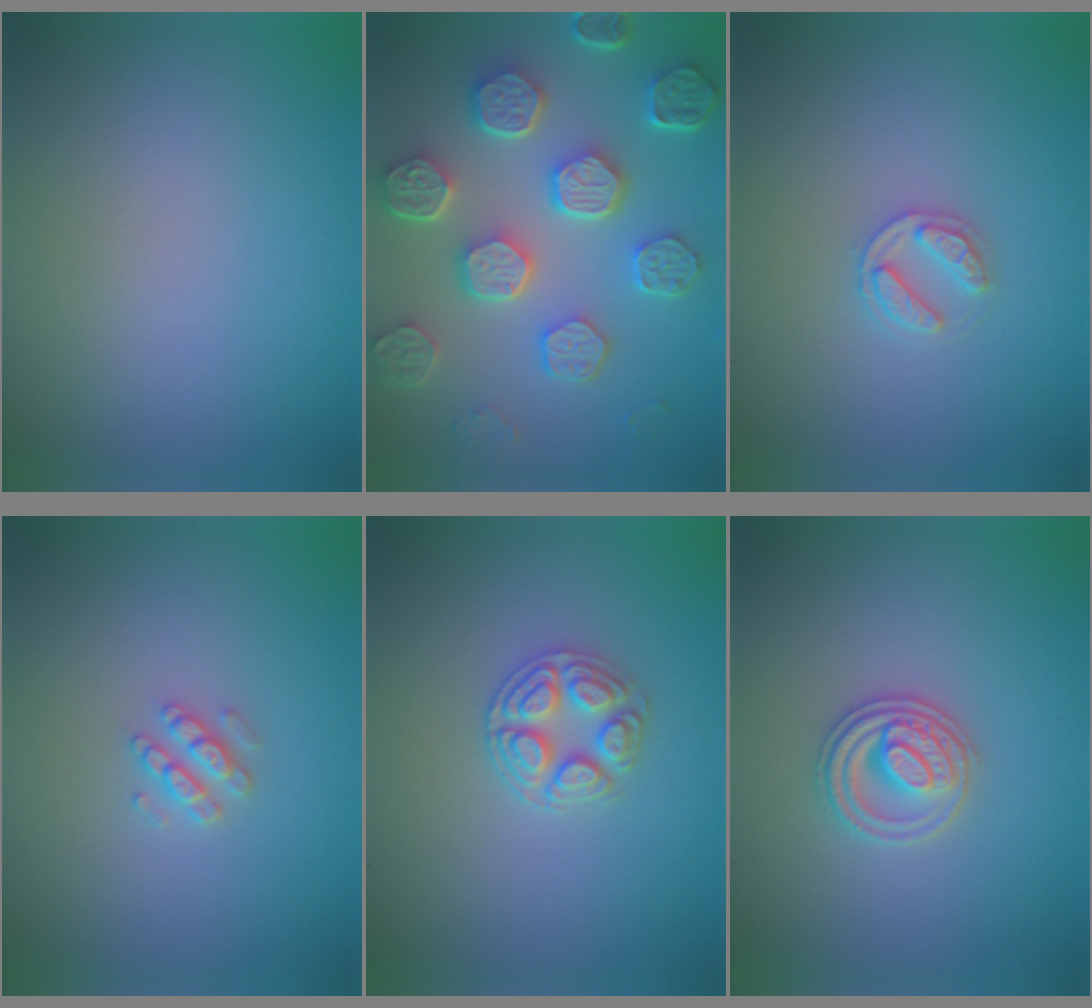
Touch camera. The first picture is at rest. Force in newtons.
{"total": 8.1, "press": 6.2, "slide": 5.3}
{"total": 2.0, "press": 2.0, "slide": 0.3}
{"total": 1.9, "press": 1.9, "slide": 0.3}
{"total": 2.8, "press": 2.7, "slide": 0.9}
{"total": 3.0, "press": 2.8, "slide": 0.9}